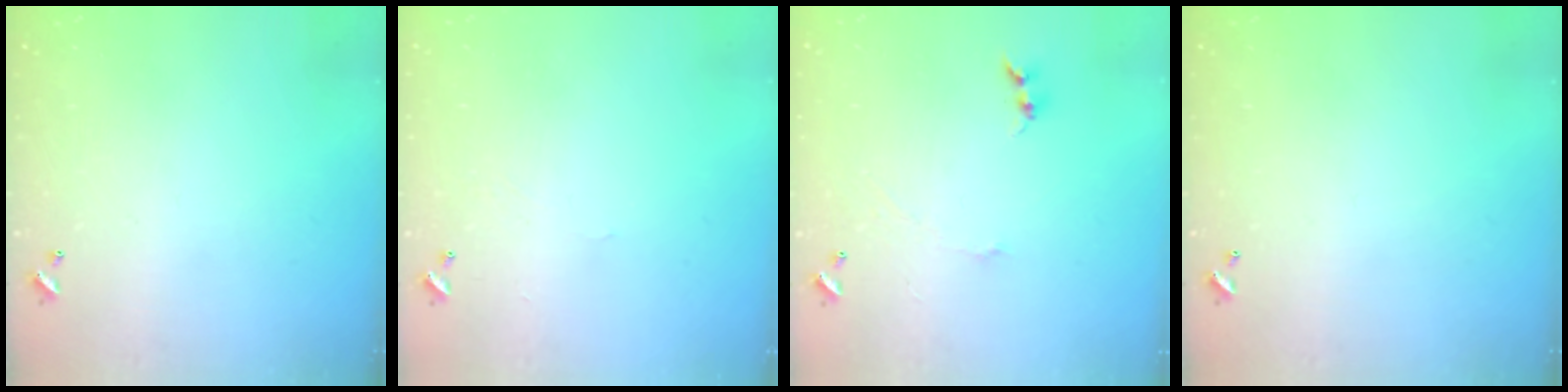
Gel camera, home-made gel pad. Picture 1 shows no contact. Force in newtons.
{"total": 0.9, "press": 0.7, "slide": 0.4}
{"total": 0.0}
{"total": 0.0}